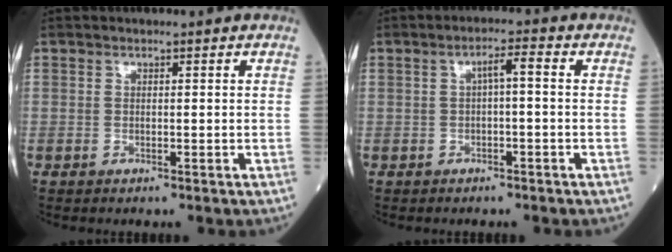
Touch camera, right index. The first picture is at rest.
{"total": 2.7, "force": [0.0, 0.4, 2.6], "torque": [-0.042, 0.012, 0.002]}